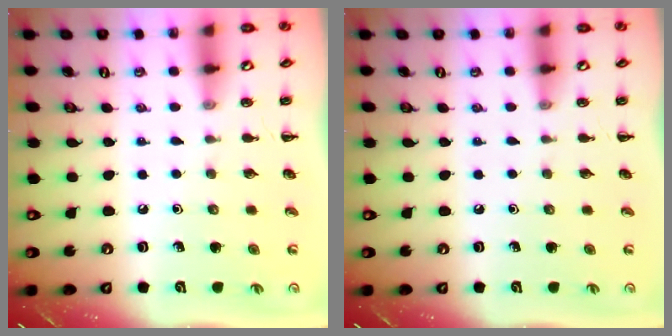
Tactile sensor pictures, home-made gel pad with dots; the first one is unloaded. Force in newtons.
{"total": 0.0}